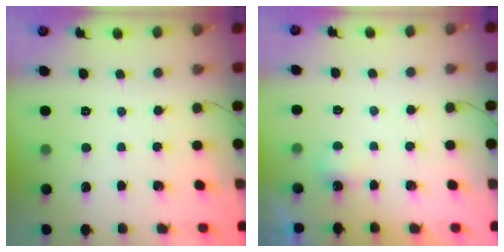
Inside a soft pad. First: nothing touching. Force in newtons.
{"total": 2.3, "press": 2.2, "slide": 0.6}